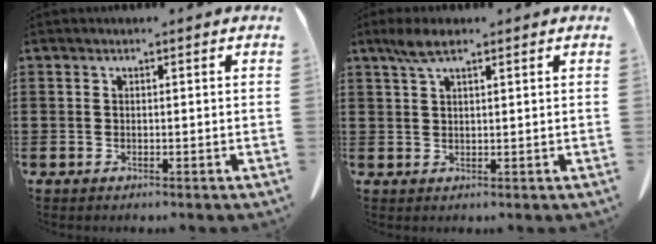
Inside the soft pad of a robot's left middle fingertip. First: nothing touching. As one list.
[{"total": 3.5, "force": [2.1, 0.9, 2.7], "torque": [-0.059, 0.002, 0.038]}]